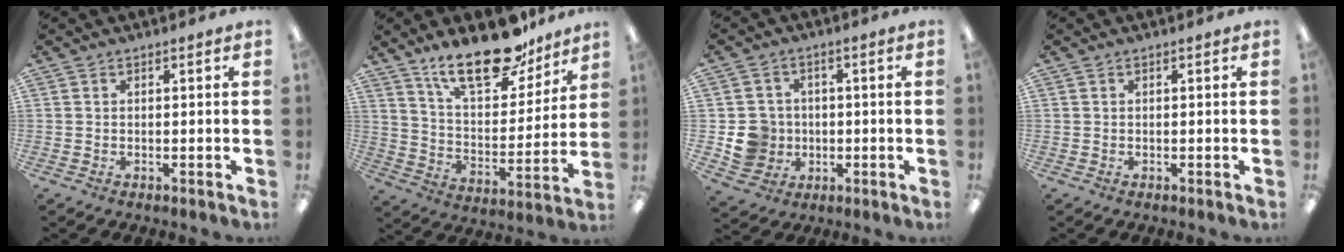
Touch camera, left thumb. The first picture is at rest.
{"total": 21.2, "force": [15.4, 8.8, 11.8], "torque": [-0.177, -0.090, 0.262]}
{"total": 8.0, "force": [-1.0, 7.7, 1.8], "torque": [-0.046, 0.013, -0.008]}
{"total": 0.0}